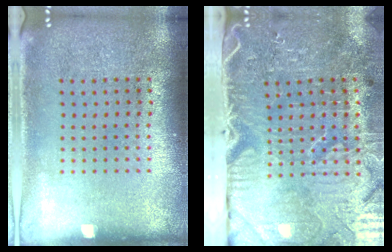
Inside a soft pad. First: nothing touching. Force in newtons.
{"total": 5.3, "press": 4.4, "slide": 3.0}